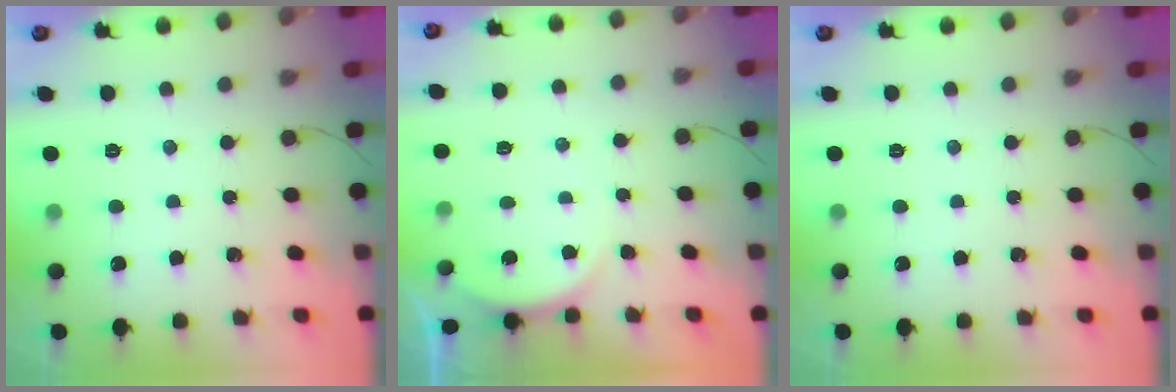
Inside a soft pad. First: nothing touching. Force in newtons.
{"total": 2.3, "press": 2.3, "slide": 0.5}
{"total": 0.0}